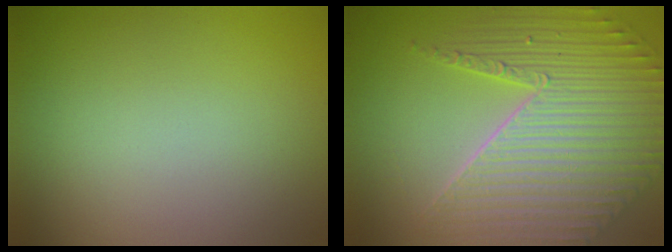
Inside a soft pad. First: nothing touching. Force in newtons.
{"total": 7.6, "press": 5.8, "slide": 4.9}